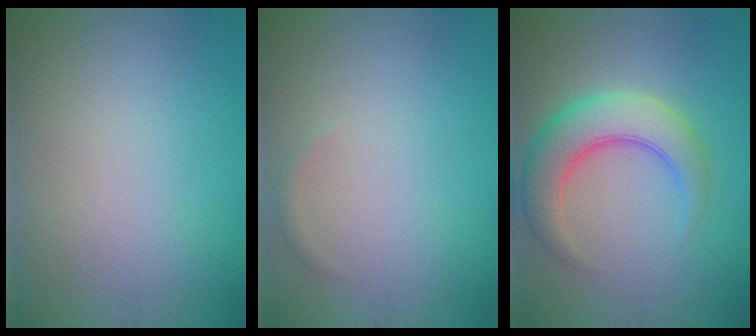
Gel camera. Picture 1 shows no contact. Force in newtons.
{"total": 0.6, "press": 0.6, "slide": 0.0}
{"total": 5.9, "press": 5.9, "slide": 0.3}